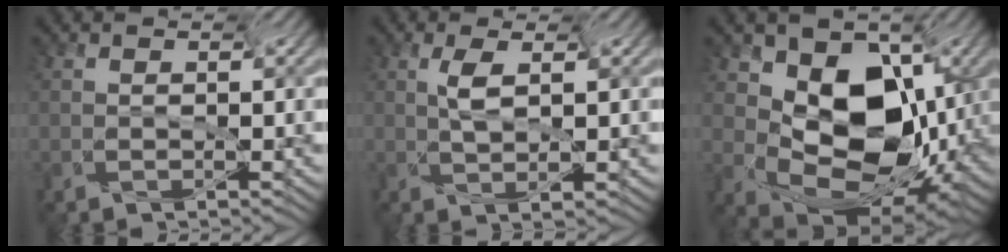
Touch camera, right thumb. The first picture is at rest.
{"total": 3.2, "force": [-1.3, 0.8, 2.8], "torque": [-0.064, 0.006, -0.010]}
{"total": 12.1, "force": [-2.5, 8.7, 8.1], "torque": [-0.139, -0.014, -0.018]}